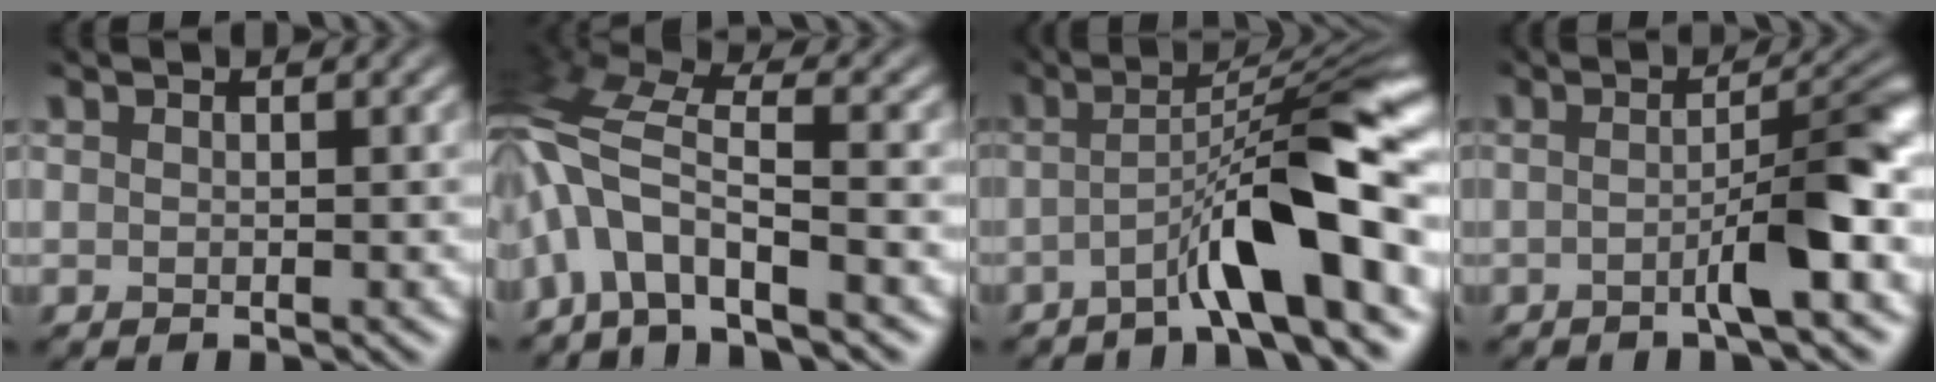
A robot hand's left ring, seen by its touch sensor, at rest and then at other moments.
{"total": 7.6, "force": [-4.1, 2.7, 5.8], "torque": [-0.118, 0.019, -0.099]}
{"total": 7.9, "force": [-3.6, 0.6, 6.9], "torque": [-0.099, 0.020, -0.070]}
{"total": 4.4, "force": [-1.7, 0.2, 4.0], "torque": [-0.057, 0.008, -0.038]}